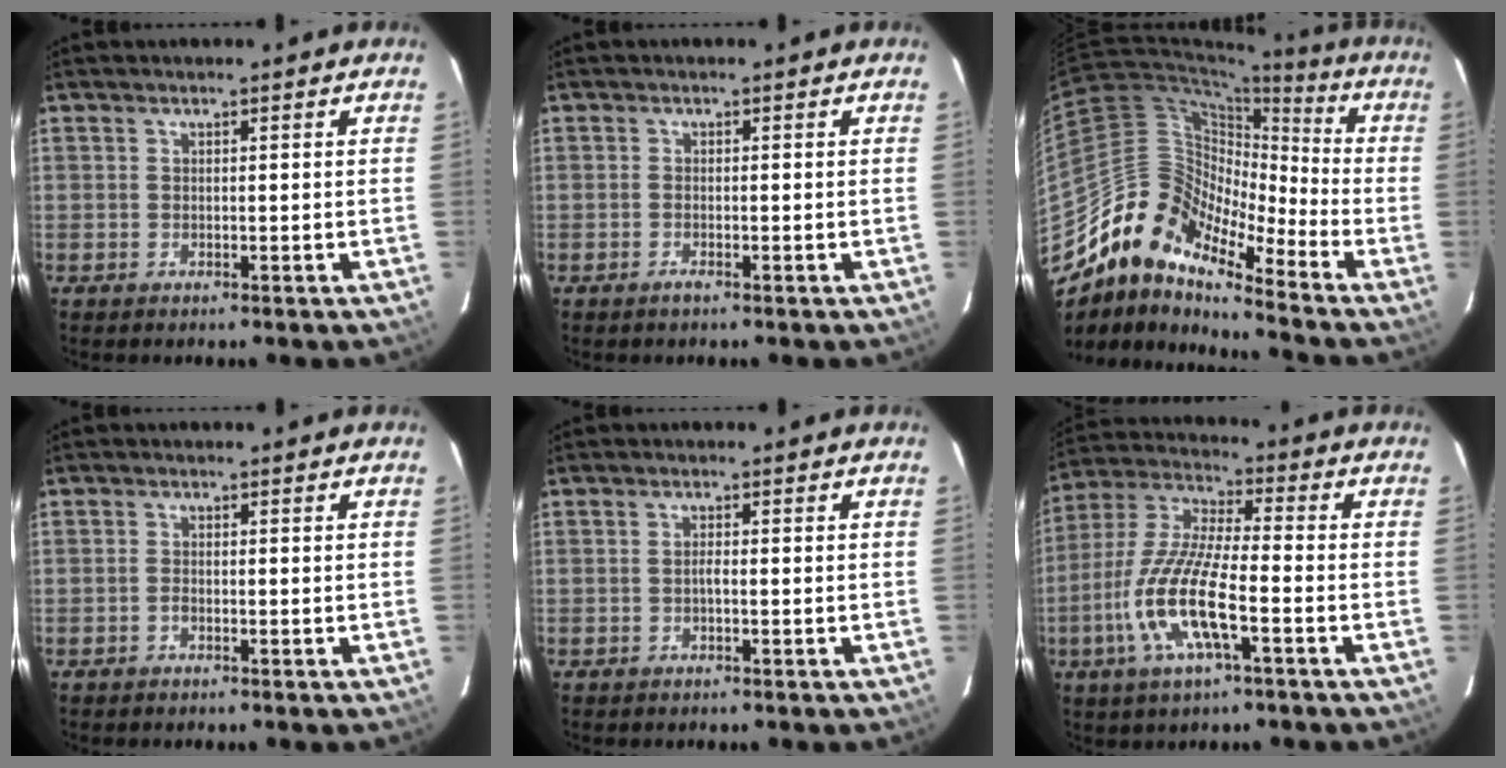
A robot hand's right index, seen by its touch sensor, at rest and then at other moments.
{"total": 1.0, "force": [-0.7, 0.2, 0.6], "torque": [-0.012, -0.001, -0.015]}
{"total": 12.9, "force": [-10.7, 4.5, 5.6], "torque": [-0.081, 0.015, -0.226]}
{"total": 0.8, "force": [-0.5, 0.4, 0.4], "torque": [-0.008, 0.002, -0.011]}
{"total": 0.9, "force": [-0.3, 0.1, 0.8], "torque": [-0.016, 0.003, -0.008]}
{"total": 14.6, "force": [-5.3, 3.1, 13.2], "torque": [-0.280, -0.010, -0.107]}